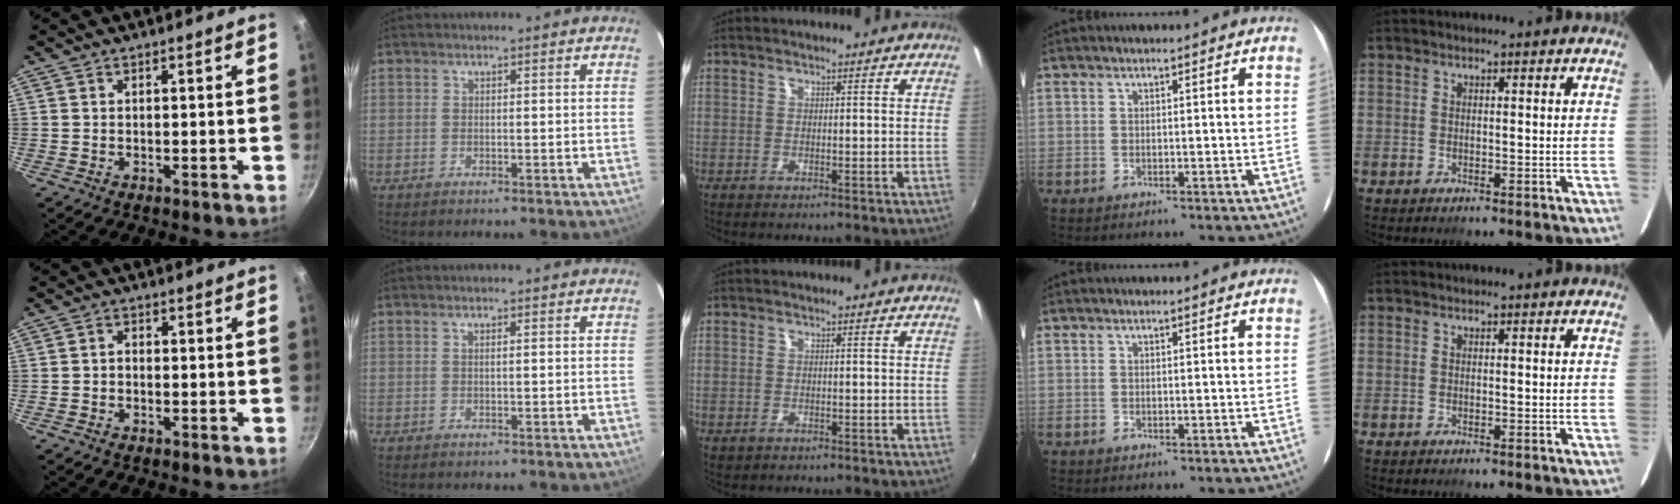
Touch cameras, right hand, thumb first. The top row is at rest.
{"thumb": {"total": 1.4, "force": [-0.5, 1.1, 0.8], "torque": [-0.011, 0.008, -0.011]}, "index": {"total": 0.5, "force": [0.1, -0.1, 0.5], "torque": [-0.010, 0.002, 0.001]}, "middle": {"total": 0.6, "force": [-0.4, 0.4, 0.2], "torque": [-0.005, -0.001, -0.006]}}